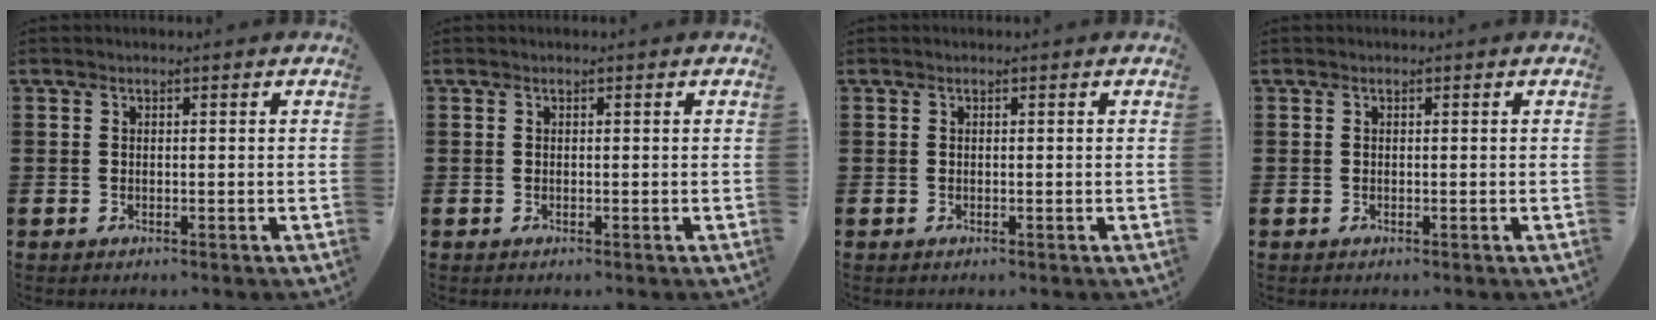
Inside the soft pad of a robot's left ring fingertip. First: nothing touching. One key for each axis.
{"total": 0.0}
{"total": 0.0}
{"total": 0.0}